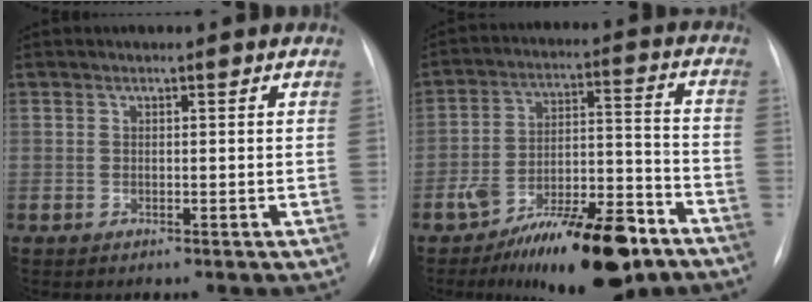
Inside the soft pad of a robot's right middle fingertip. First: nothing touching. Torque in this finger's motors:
{"motor_torque": [0.52, -0.40, 0.51, 0.06]}